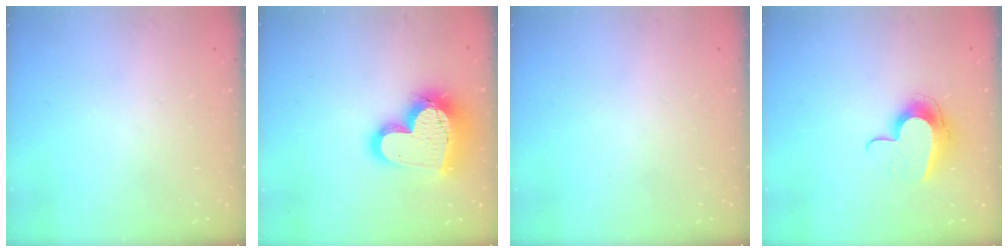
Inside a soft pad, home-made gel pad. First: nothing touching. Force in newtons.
{"total": 19.6, "press": 19.5, "slide": 1.6}
{"total": 0.0}
{"total": 11.8, "press": 11.7, "slide": 0.7}